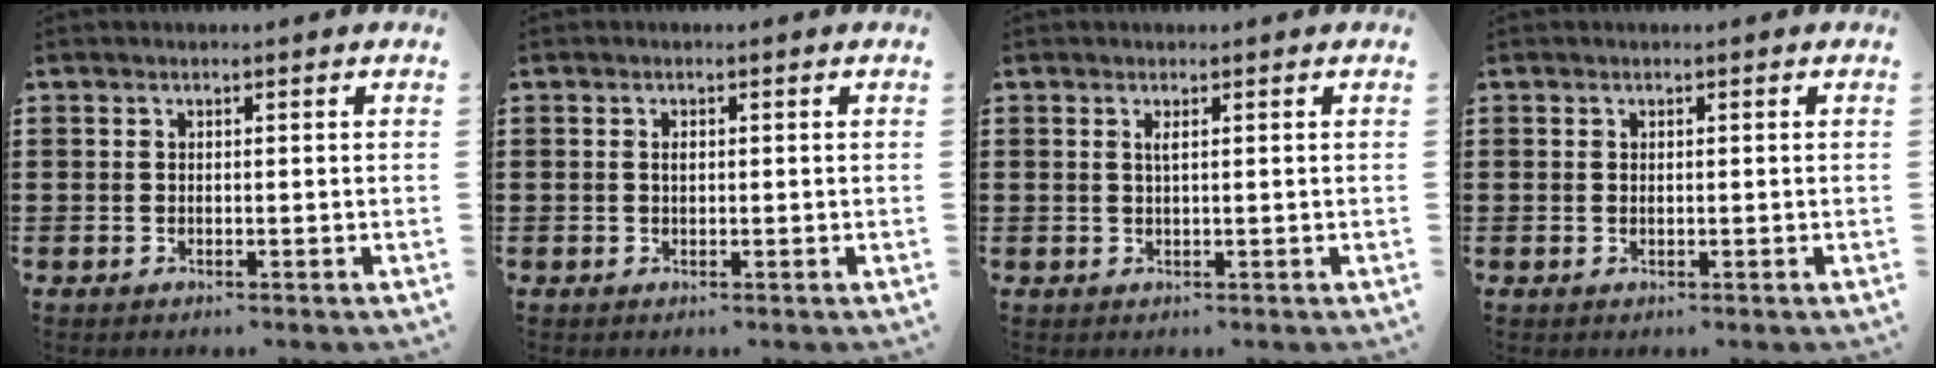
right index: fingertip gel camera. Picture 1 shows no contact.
{"total": 1.1, "force": [0.2, 0.5, 0.9], "torque": [-0.020, 0.003, 0.003]}
{"total": 1.0, "force": [0.4, 0.0, 0.9], "torque": [-0.019, 0.000, 0.006]}
{"total": 0.5, "force": [0.3, 0.3, 0.3], "torque": [-0.006, 0.002, 0.005]}